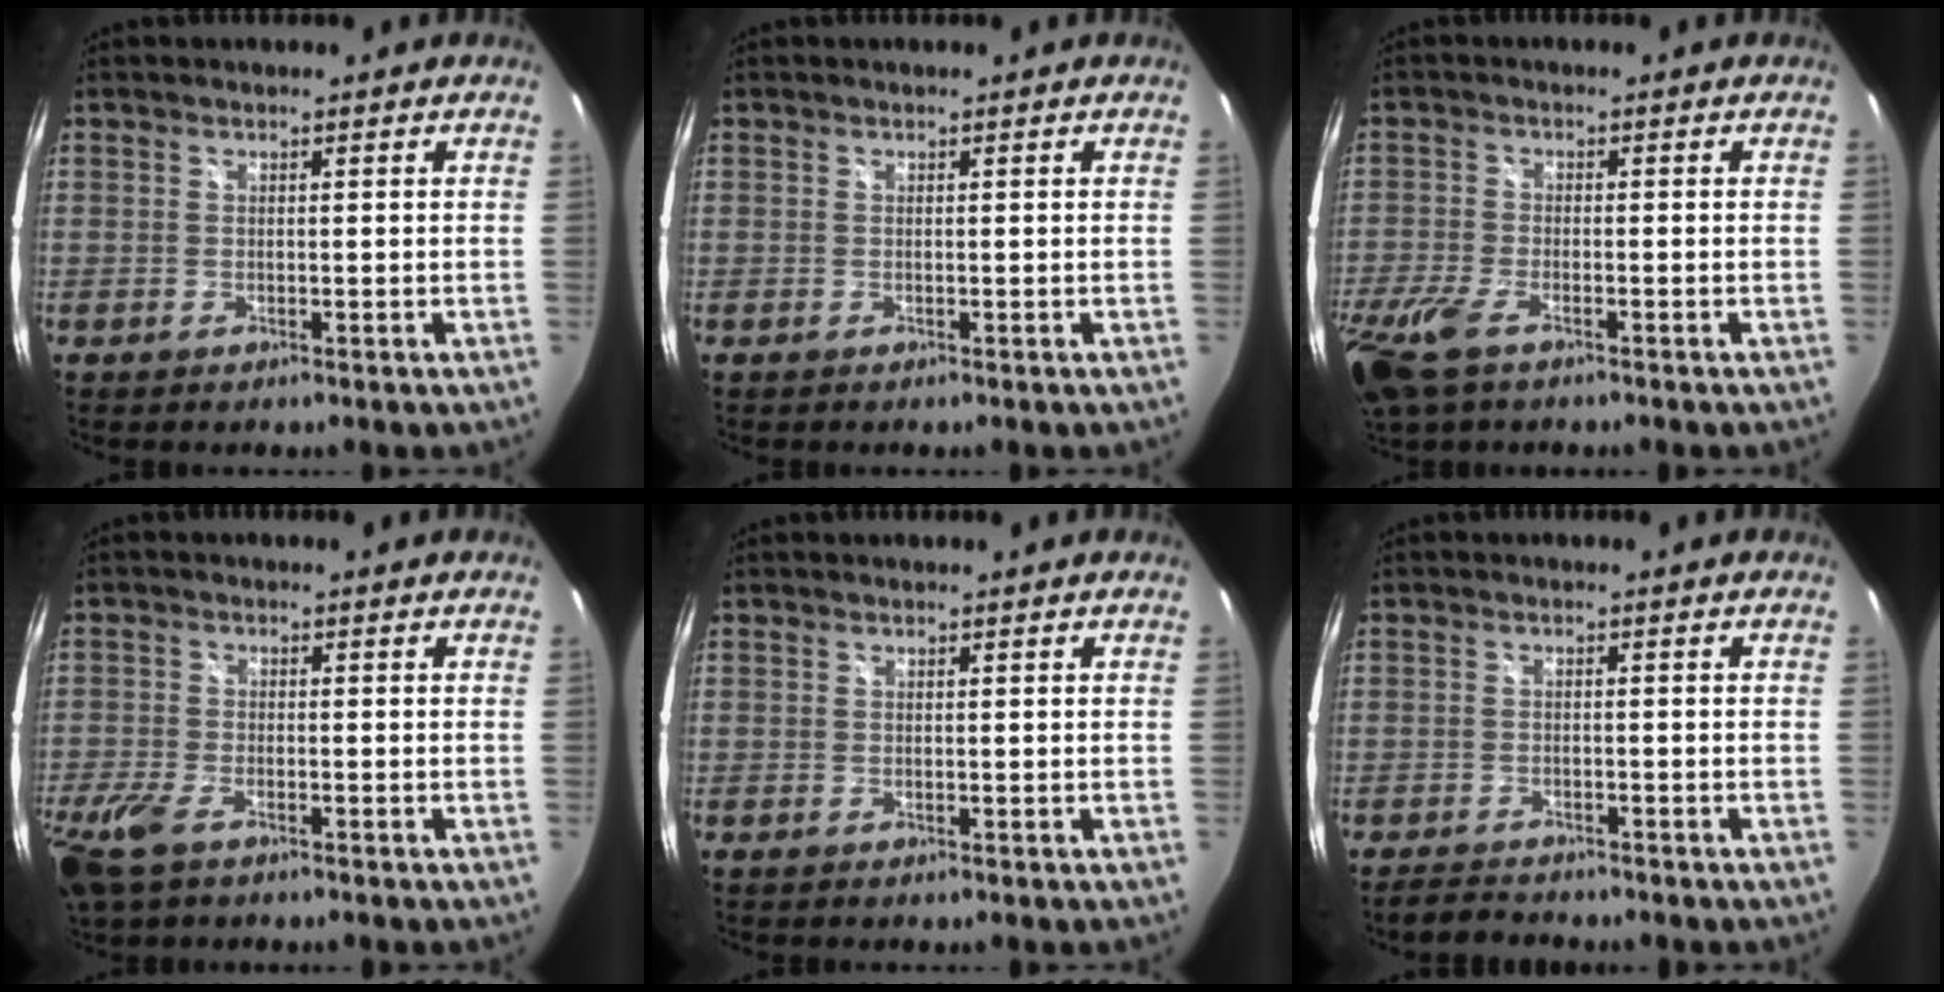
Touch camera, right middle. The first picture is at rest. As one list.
[{"total": 0.0}, {"total": 10.6, "force": [-6.4, 4.7, 7.1], "torque": [-0.185, -0.035, -0.125]}, {"total": 8.7, "force": [-5.3, 3.9, 5.6], "torque": [-0.153, -0.027, -0.104]}, {"total": 0.0}, {"total": 3.8, "force": [-3.5, 1.0, 1.1], "torque": [-0.037, -0.004, -0.059]}]